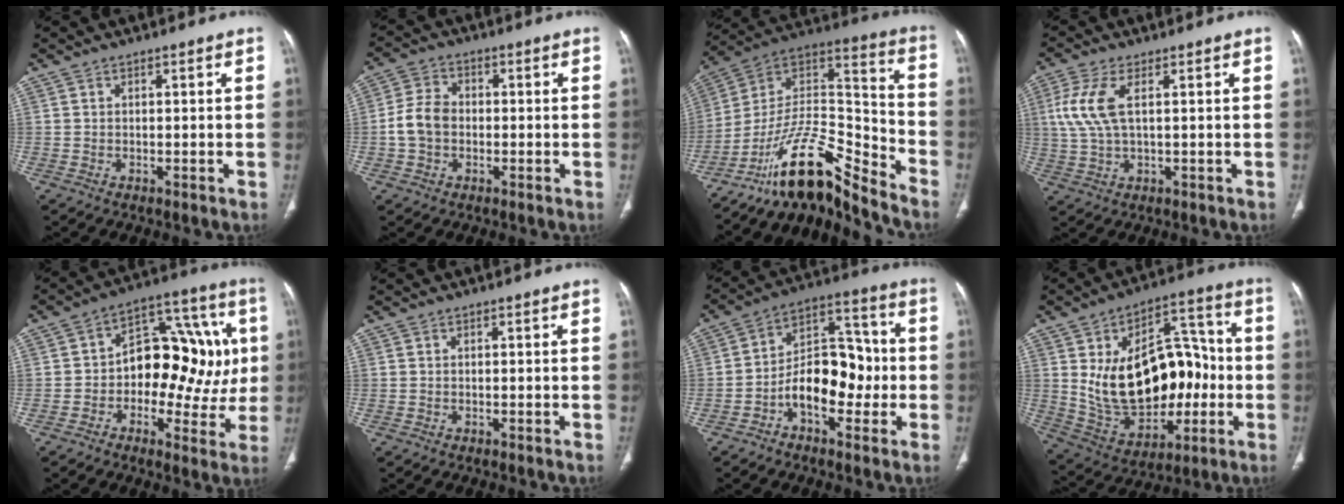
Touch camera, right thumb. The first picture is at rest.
{"total": 6.6, "force": [-0.9, 5.0, 4.1], "torque": [-0.077, 0.020, -0.023]}
{"total": 17.0, "force": [-14.5, 3.7, 7.9], "torque": [-0.113, 0.131, -0.260]}
{"total": 7.9, "force": [1.9, 3.2, 6.9], "torque": [-0.181, 0.003, 0.043]}
{"total": 19.2, "force": [0.5, 11.5, 15.3], "torque": [-0.151, 0.040, 0.007]}
{"total": 0.0}
{"total": 13.5, "force": [-3.3, 8.3, 10.1], "torque": [-0.127, 0.049, -0.061]}
{"total": 24.7, "force": [-0.7, 15.5, 19.2], "torque": [-0.273, 0.028, 0.017]}